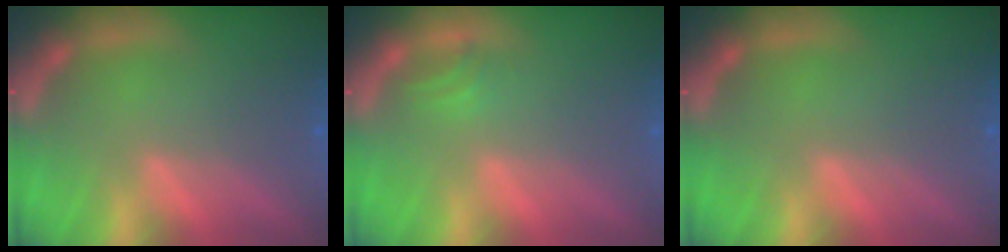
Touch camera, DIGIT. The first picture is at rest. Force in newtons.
{"total": 0.9}
{"total": 0.0}